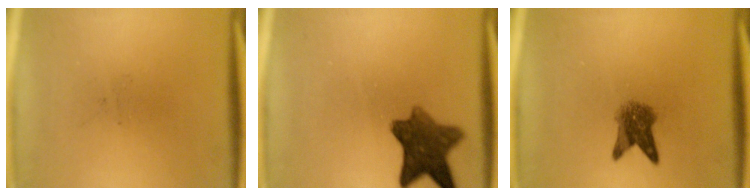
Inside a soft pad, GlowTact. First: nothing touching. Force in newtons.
{"total": 8.5}
{"total": 4.1}